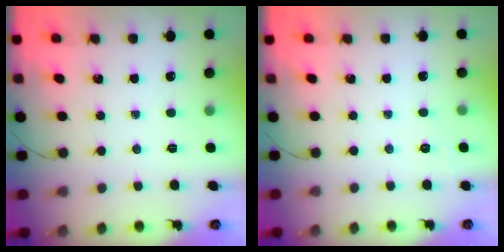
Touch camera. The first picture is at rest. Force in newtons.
{"total": 6.5, "press": 6.3, "slide": 1.7}